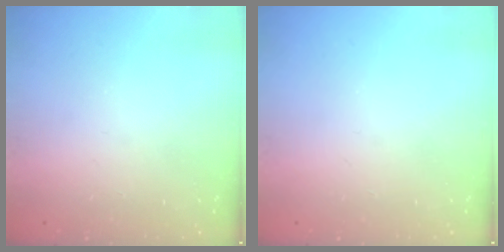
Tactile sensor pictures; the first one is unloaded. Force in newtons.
{"total": 0.0}